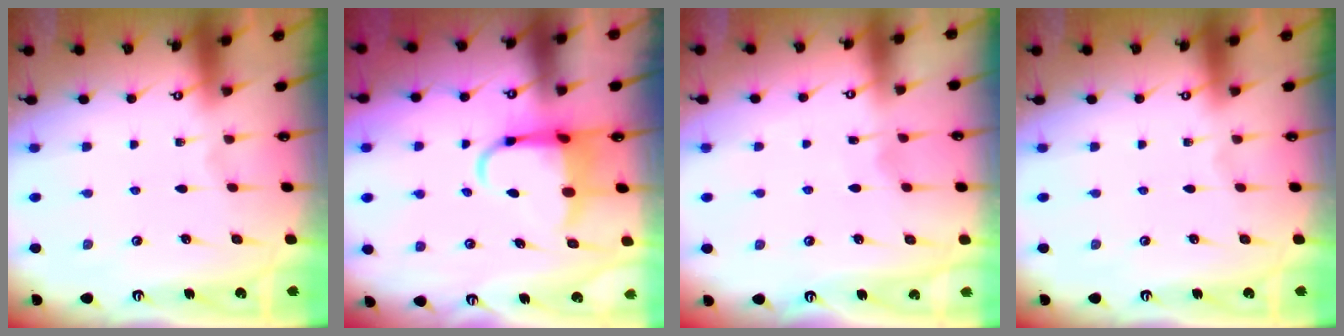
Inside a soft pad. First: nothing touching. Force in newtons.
{"total": 7.6, "press": 7.4, "slide": 1.5}
{"total": 3.1, "press": 3.1, "slide": 0.4}
{"total": 0.0}